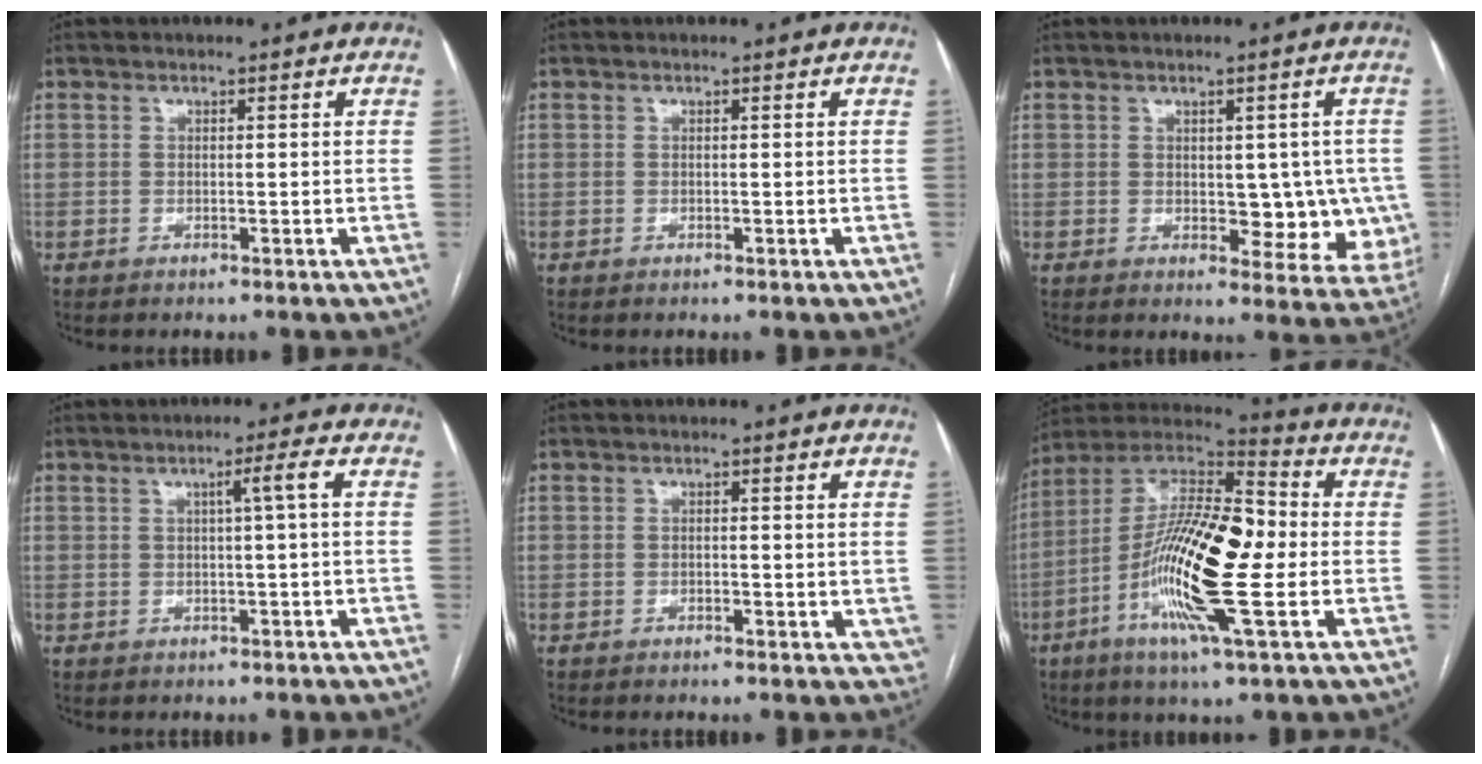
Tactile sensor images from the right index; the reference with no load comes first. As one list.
[{"total": 0.0}, {"total": 8.2, "force": [-0.1, 4.6, 6.8], "torque": [-0.054, 0.006, 0.007]}, {"total": 2.6, "force": [0.3, -0.9, 2.5], "torque": [-0.040, 0.003, 0.008]}, {"total": 1.8, "force": [0.1, 1.1, 1.3], "torque": [-0.011, 0.001, -0.001]}, {"total": 20.0, "force": [-3.2, 3.0, 19.5], "torque": [-0.377, 0.003, -0.065]}]